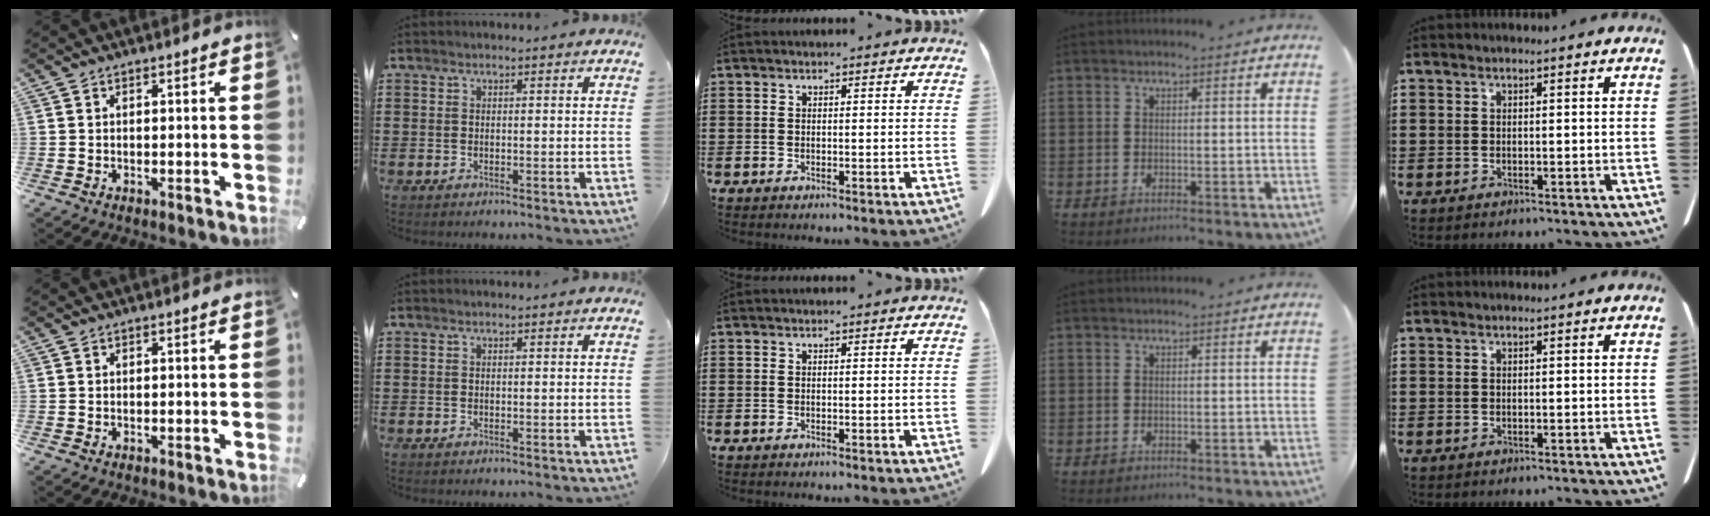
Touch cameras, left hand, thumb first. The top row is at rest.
{}